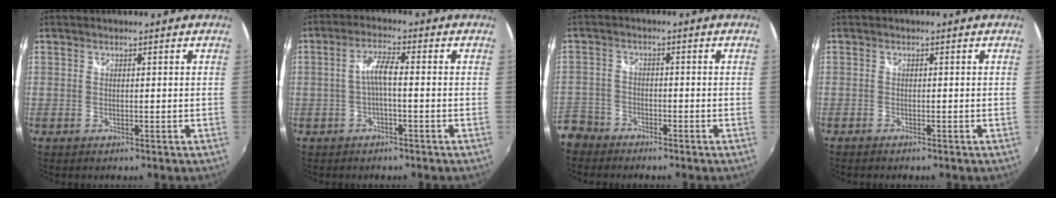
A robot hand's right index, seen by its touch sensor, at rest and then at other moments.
{"total": 3.8, "force": [-0.9, 0.5, 3.7], "torque": [-0.076, 0.009, -0.018]}
{"total": 8.4, "force": [-5.8, 5.9, 1.4], "torque": [-0.064, 0.006, -0.116]}
{"total": 1.1, "force": [-1.1, 0.3, 0.2], "torque": [-0.009, -0.006, -0.021]}